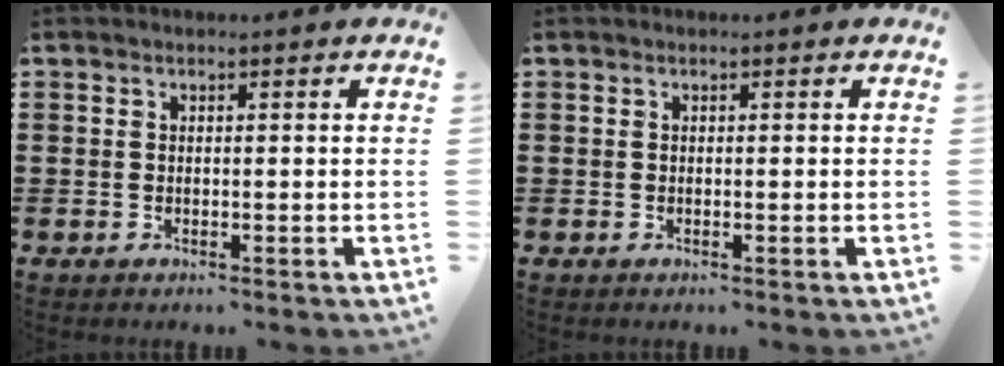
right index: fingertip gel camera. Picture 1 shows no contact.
{"total": 0.0}